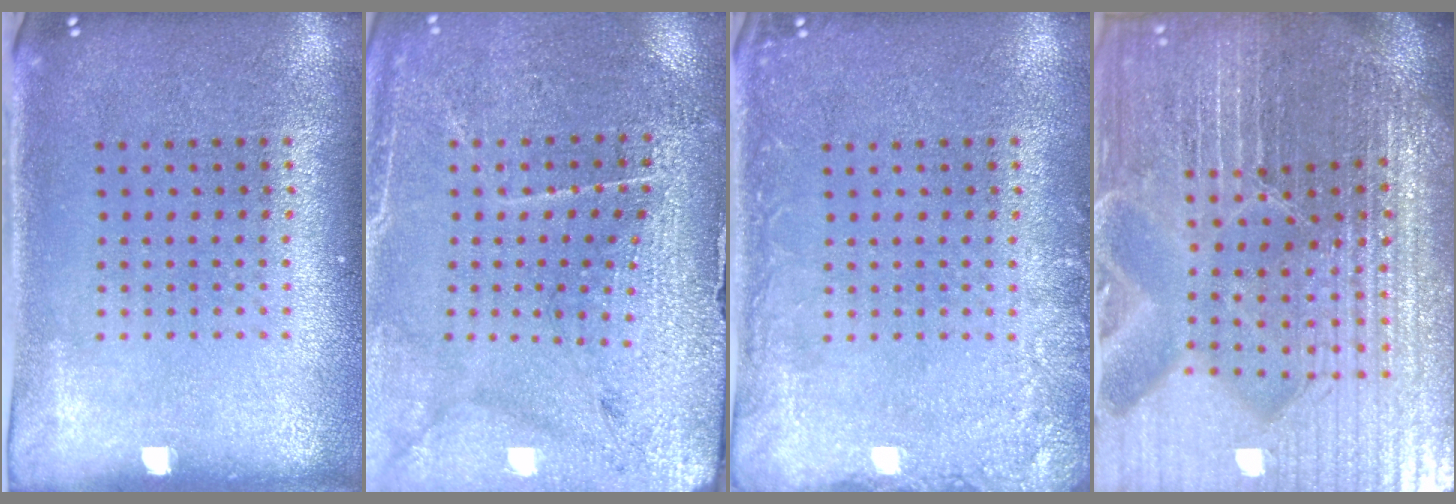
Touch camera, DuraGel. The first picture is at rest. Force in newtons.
{"total": 3.1, "press": 3.1, "slide": 0.1}
{"total": 2.2, "press": 2.1, "slide": 0.2}
{"total": 7.2, "press": 6.3, "slide": 3.4}